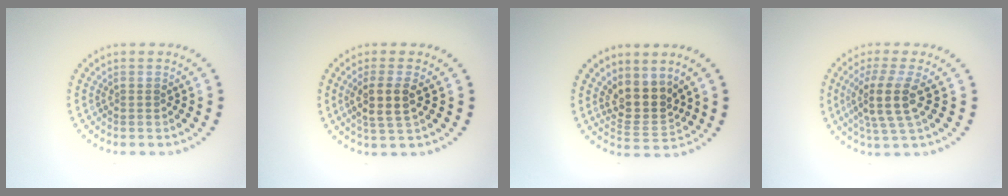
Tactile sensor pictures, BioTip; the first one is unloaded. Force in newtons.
{"total": 2.9, "press": 2.5, "slide": 1.5}
{"total": 3.4, "press": 2.6, "slide": 2.1}
{"total": 4.1, "press": 3.2, "slide": 2.5}